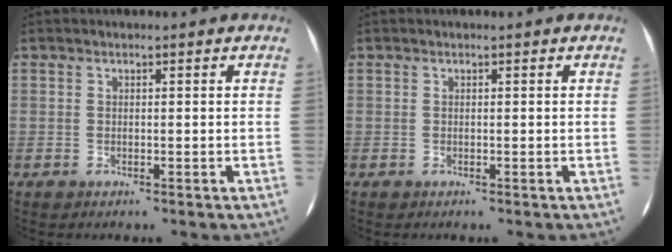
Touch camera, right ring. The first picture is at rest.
{"total": 0.0}